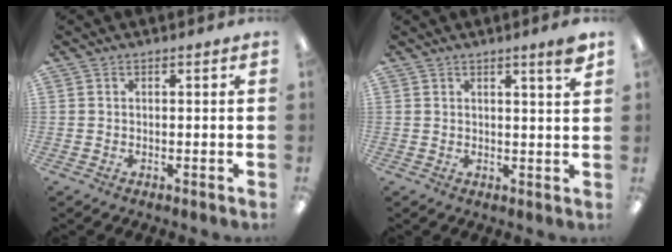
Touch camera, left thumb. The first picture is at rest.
{"total": 4.1, "force": [2.9, 0.0, 2.9], "torque": [-0.038, -0.013, 0.043]}